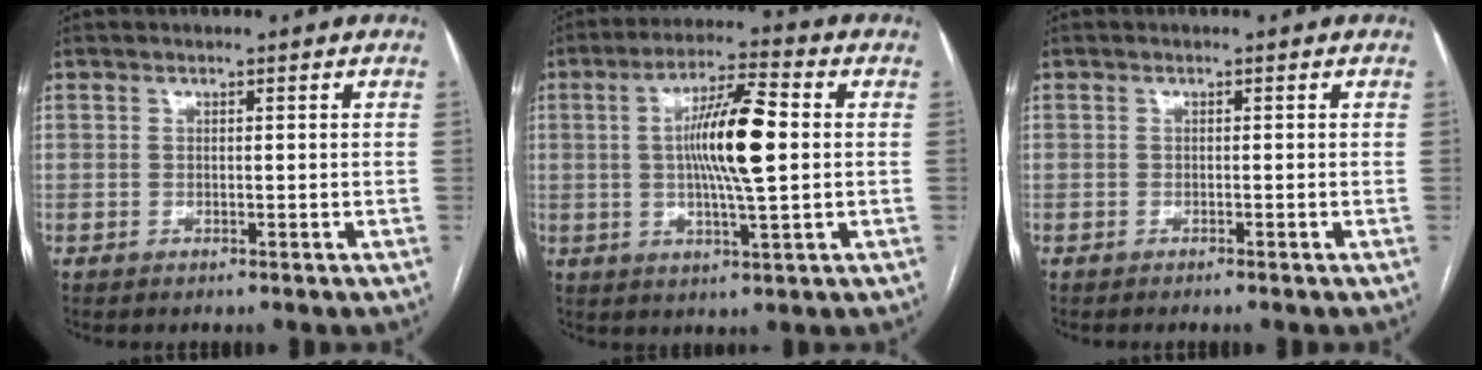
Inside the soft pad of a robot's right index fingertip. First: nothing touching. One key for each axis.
{"total": 11.5, "fx": 0.8, "fy": 1.3, "fz": 11.4, "tx": -0.205, "ty": 0.008, "tz": 0.011}
{"total": 0.7, "fx": -0.5, "fy": -0.2, "fz": 0.3, "tx": -0.004, "ty": 0.003, "tz": -0.011}